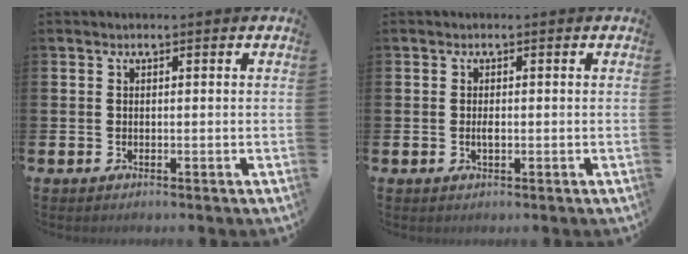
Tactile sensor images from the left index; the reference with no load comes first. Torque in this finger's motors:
{"motor_torque": [0.04, 0.01, 0.01, 0.01]}